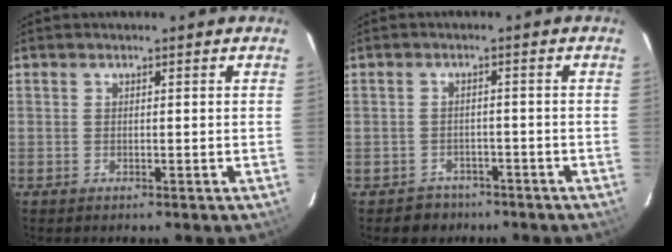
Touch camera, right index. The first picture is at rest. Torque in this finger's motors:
{"motor_torque": [-0.11, -0.01, -0.21, -0.15]}